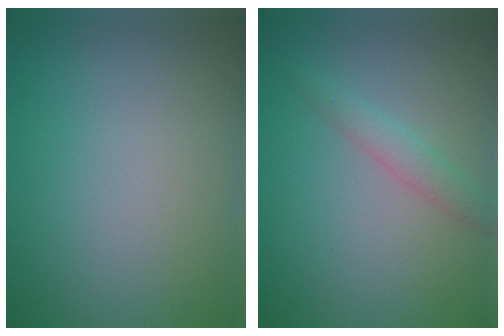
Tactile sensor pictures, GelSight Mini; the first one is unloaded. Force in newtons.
{"total": 1.9, "press": 1.9, "slide": 0.0}